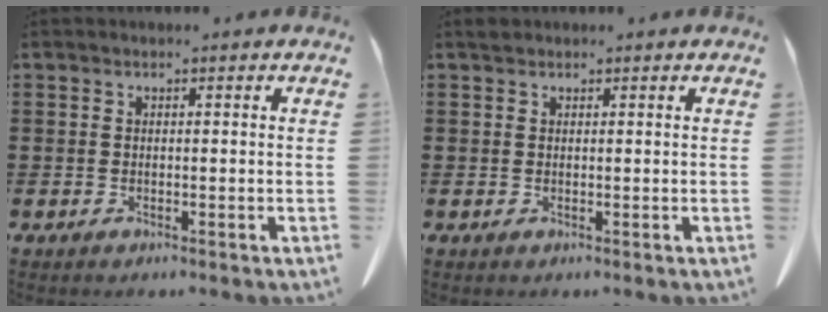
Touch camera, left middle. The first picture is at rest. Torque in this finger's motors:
{"motor_torque": [0.62, 0.46, 0.06, 0.00]}